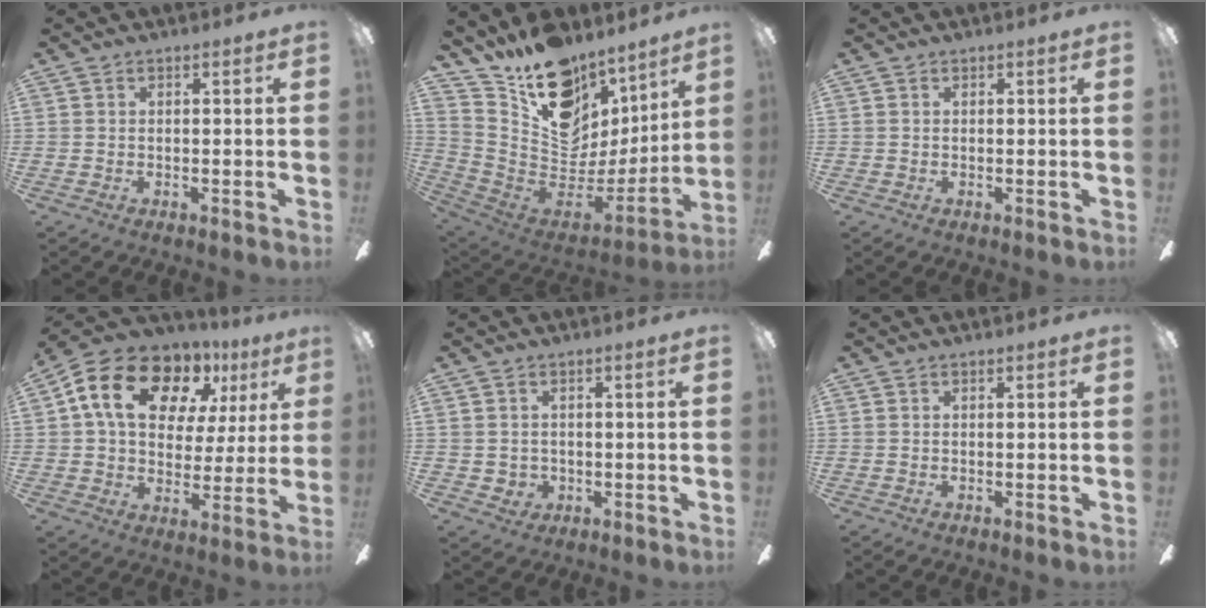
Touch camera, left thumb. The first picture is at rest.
{"total": 18.3, "force": [12.6, 11.4, 6.8], "torque": [-0.116, -0.105, 0.242]}
{"total": 0.0}
{"total": 18.9, "force": [9.4, 12.1, 11.0], "torque": [-0.186, -0.033, 0.168]}
{"total": 2.5, "force": [0.5, 2.4, 0.4], "torque": [-0.014, 0.001, 0.009]}
{"total": 0.0}